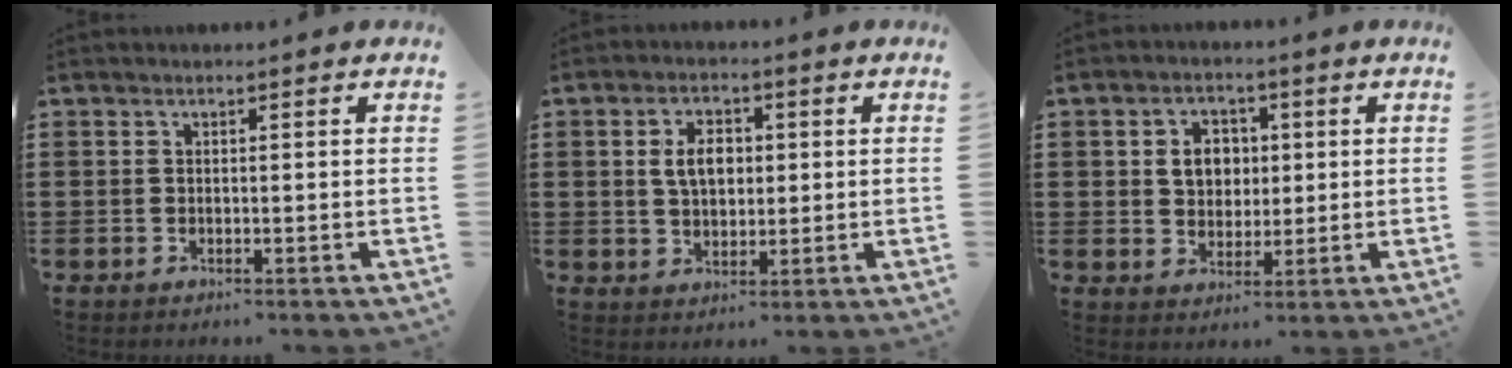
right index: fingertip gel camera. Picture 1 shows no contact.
{"total": 4.8, "force": [0.7, 3.1, 3.6], "torque": [-0.070, 0.011, 0.008]}
{"total": 5.0, "force": [0.9, 4.2, 2.6], "torque": [-0.058, 0.012, 0.010]}